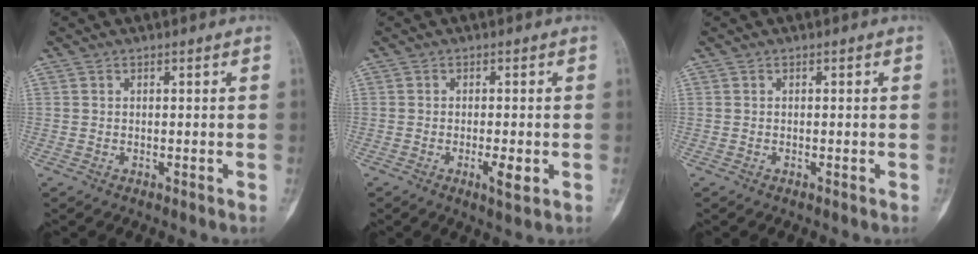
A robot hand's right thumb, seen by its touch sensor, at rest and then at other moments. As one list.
[{"total": 3.5, "force": [-1.1, 0.9, 3.2], "torque": [-0.054, -0.005, -0.016]}, {"total": 0.0}]